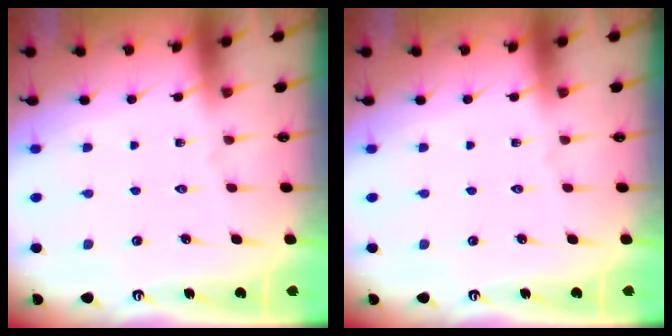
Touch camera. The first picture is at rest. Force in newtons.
{"total": 0.0}